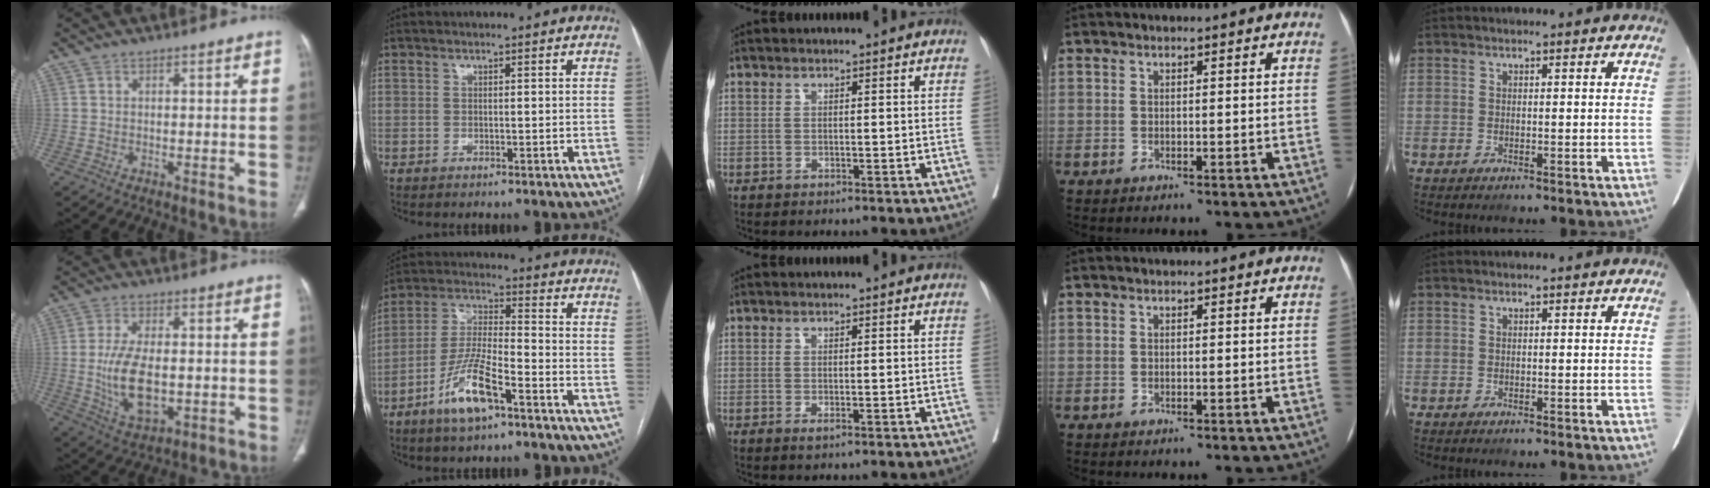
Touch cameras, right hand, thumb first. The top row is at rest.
{"thumb": {"total": 11.2, "force": [-1.1, 5.7, 9.6], "torque": [-0.181, -0.009, -0.012]}, "index": {"total": 10.5, "force": [-5.9, 2.3, 8.4], "torque": [-0.174, -0.003, -0.111]}, "middle": {"total": 0.7, "force": [-0.3, 0.1, 0.6], "torque": [-0.011, -0.003, -0.004]}}